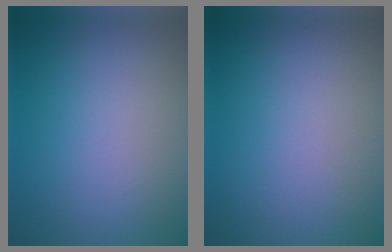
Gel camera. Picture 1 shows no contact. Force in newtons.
{"total": 0.0}